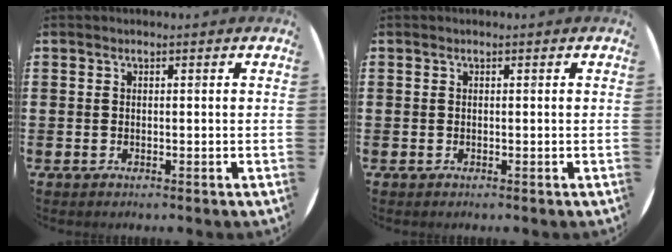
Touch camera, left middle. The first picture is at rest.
{"total": 0.0}